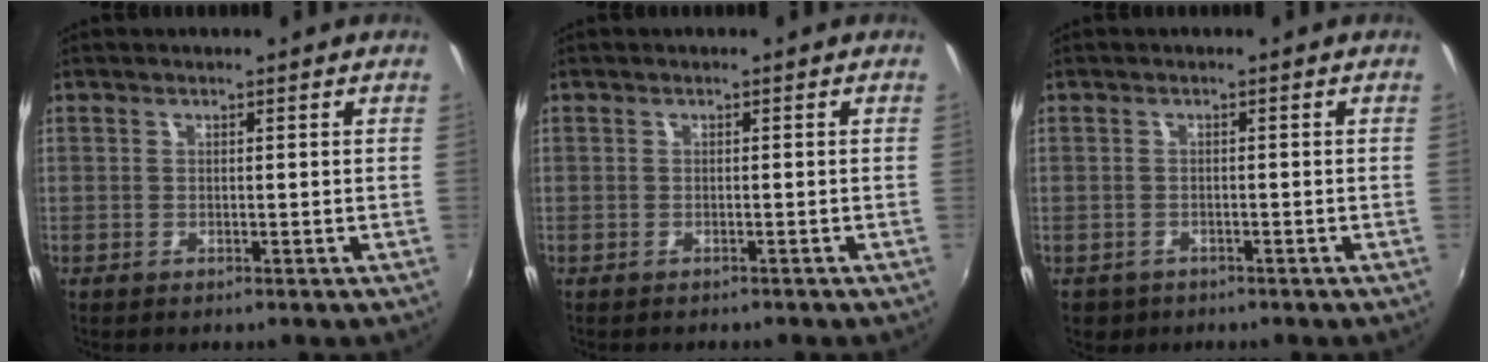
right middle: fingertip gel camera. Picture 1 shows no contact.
{"total": 0.8, "force": [-0.7, 0.2, 0.2], "torque": [-0.006, 0.001, -0.009]}
{"total": 3.1, "force": [-1.7, 2.3, 1.1], "torque": [-0.029, -0.006, -0.021]}